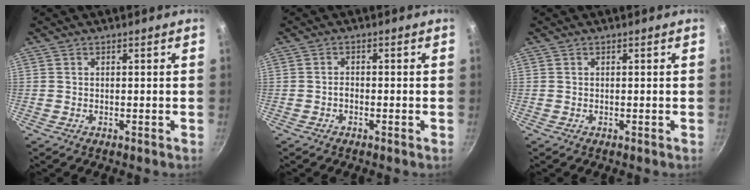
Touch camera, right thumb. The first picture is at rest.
{"total": 1.2, "force": [-0.7, 0.4, 0.8], "torque": [-0.019, 0.008, -0.017]}
{"total": 0.0}